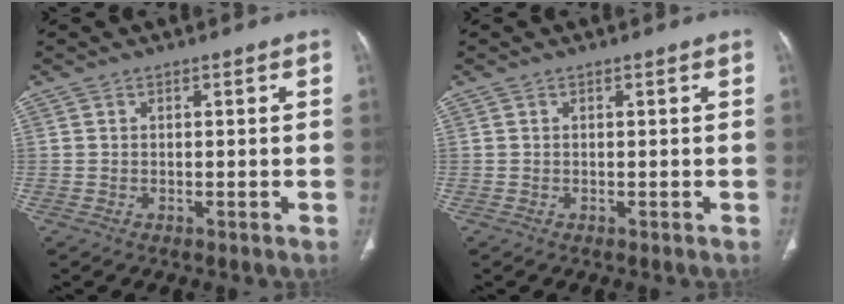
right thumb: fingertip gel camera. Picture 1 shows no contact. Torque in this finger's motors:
{"motor_torque": [0.17, 0.18, 0.44, 0.16, 0.02]}